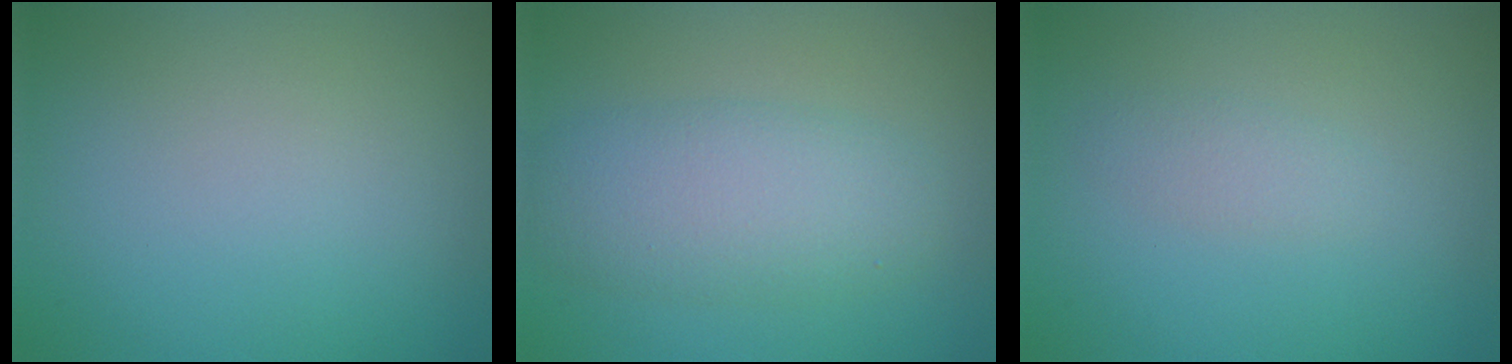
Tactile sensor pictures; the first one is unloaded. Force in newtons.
{"total": 5.1, "press": 5.1, "slide": 0.0}
{"total": 1.2, "press": 1.2, "slide": 0.0}